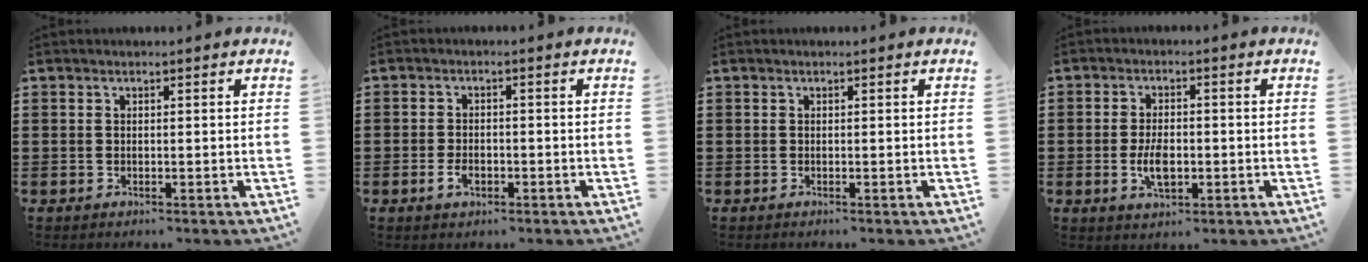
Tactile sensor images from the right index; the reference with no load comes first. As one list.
[{"total": 2.6, "force": [-1.3, 1.3, 1.8], "torque": [-0.035, -0.001, -0.024]}, {"total": 0.0}, {"total": 4.8, "force": [-1.0, 2.4, 4.1], "torque": [-0.091, -0.003, -0.020]}]